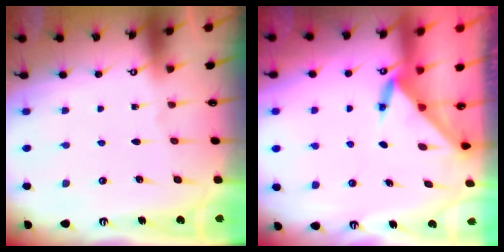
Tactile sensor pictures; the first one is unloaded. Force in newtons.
{"total": 3.6, "press": 3.6, "slide": 0.3}